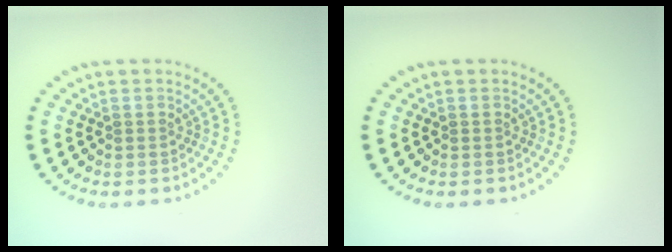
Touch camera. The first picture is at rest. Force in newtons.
{"total": 0.0}